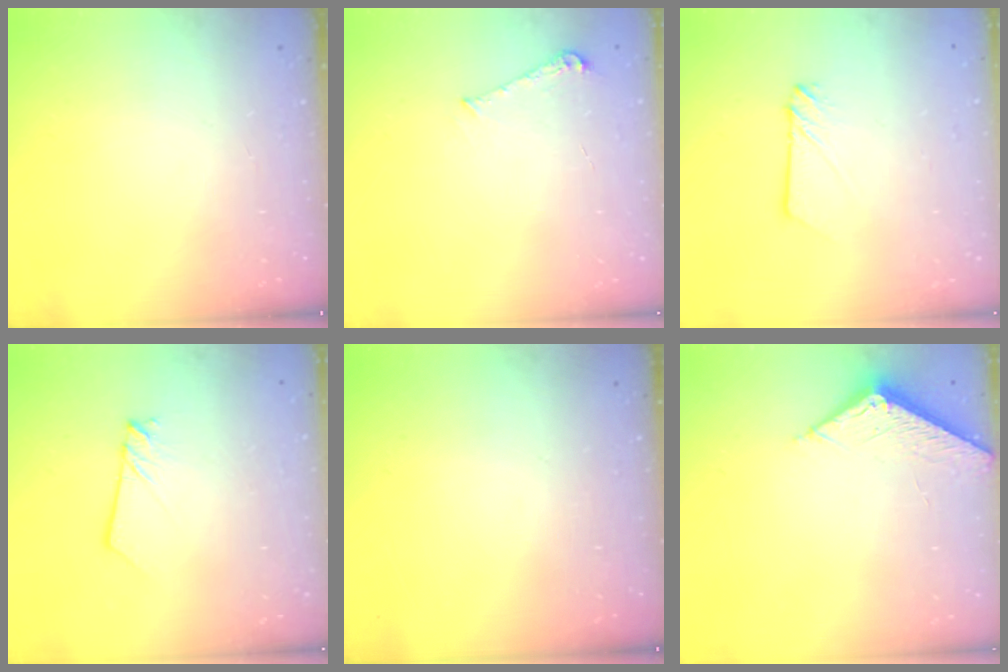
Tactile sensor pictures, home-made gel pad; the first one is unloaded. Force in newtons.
{"total": 5.3, "press": 5.2, "slide": 0.5}
{"total": 2.3, "press": 2.3, "slide": 0.3}
{"total": 2.5, "press": 2.5, "slide": 0.1}
{"total": 0.0}
{"total": 7.4, "press": 7.4, "slide": 0.2}